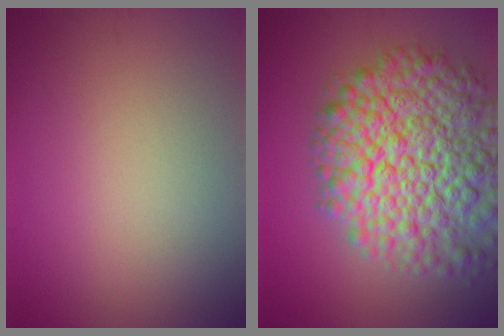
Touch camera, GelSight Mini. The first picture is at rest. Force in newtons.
{"total": 11.8, "press": 11.7, "slide": 0.6}